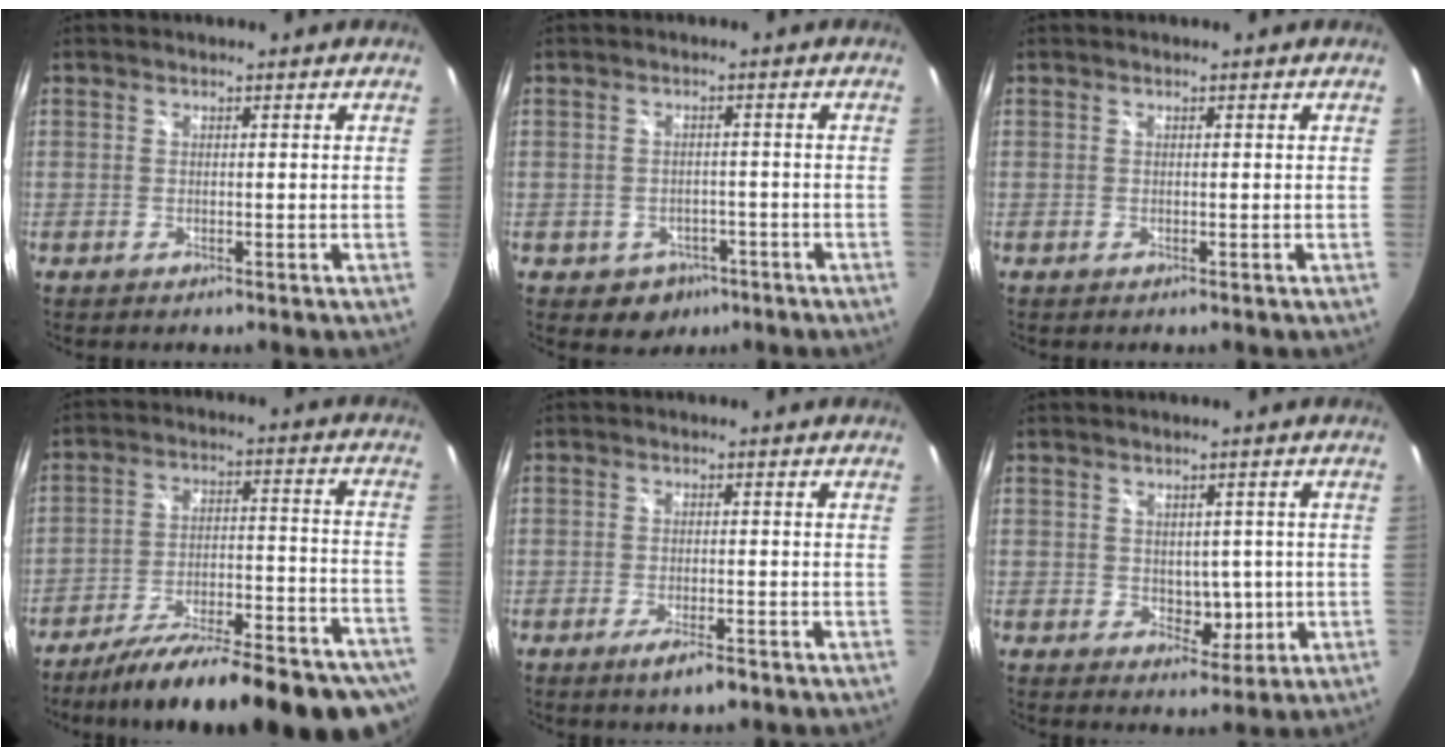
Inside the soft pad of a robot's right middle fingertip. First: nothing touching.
{"total": 5.1, "force": [-2.6, 4.1, 1.3], "torque": [-0.036, 0.006, -0.025]}
{"total": 0.0}
{"total": 27.5, "force": [-22.5, 5.8, 14.8], "torque": [-0.226, -0.046, -0.306]}
{"total": 2.8, "force": [-1.9, 0.7, 1.9], "torque": [-0.041, -0.005, -0.035]}
{"total": 4.4, "force": [-0.3, 3.3, 2.9], "torque": [-0.041, -0.004, 0.001]}